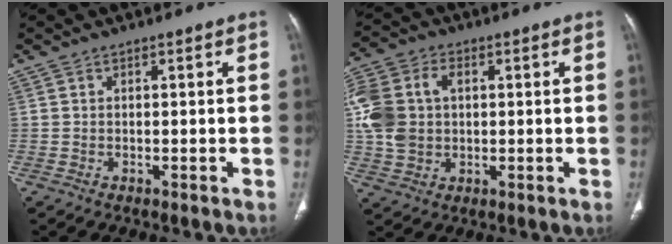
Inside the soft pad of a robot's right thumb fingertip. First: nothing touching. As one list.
[{"total": 12.5, "force": [1.4, 9.4, 8.1], "torque": [-0.171, 0.016, 0.028]}]